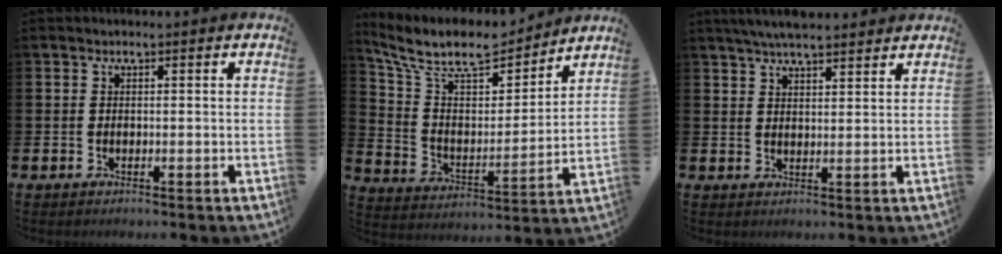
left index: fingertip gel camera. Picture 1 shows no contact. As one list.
[{"total": 10.0, "force": [8.8, 3.2, 3.6], "torque": [-0.106, -0.064, 0.150]}, {"total": 5.0, "force": [4.7, 0.6, 1.5], "torque": [-0.032, -0.015, 0.084]}]